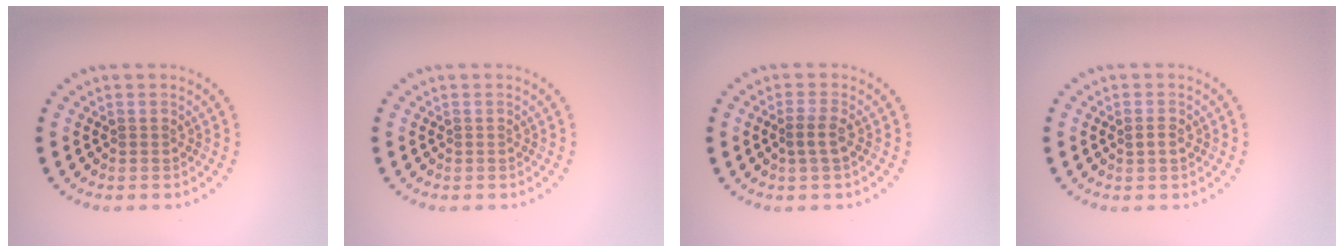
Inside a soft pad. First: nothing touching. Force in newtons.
{"total": 0.0}
{"total": 1.6, "press": 1.3, "slide": 0.9}
{"total": 1.1, "press": 1.1, "slide": 0.4}